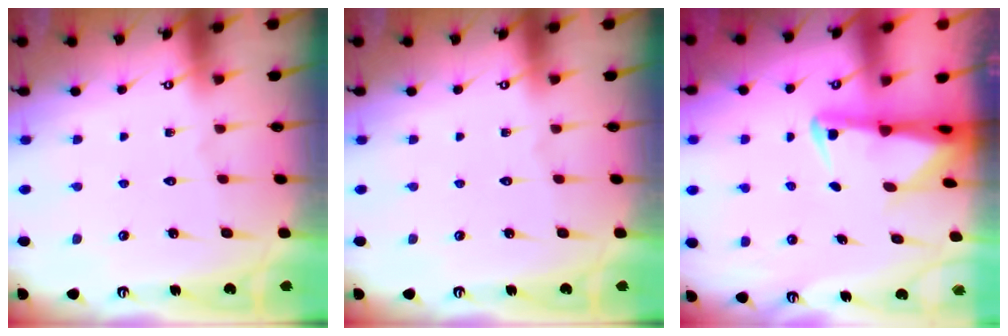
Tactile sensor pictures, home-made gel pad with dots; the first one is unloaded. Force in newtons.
{"total": 0.0}
{"total": 2.9, "press": 2.9, "slide": 0.6}